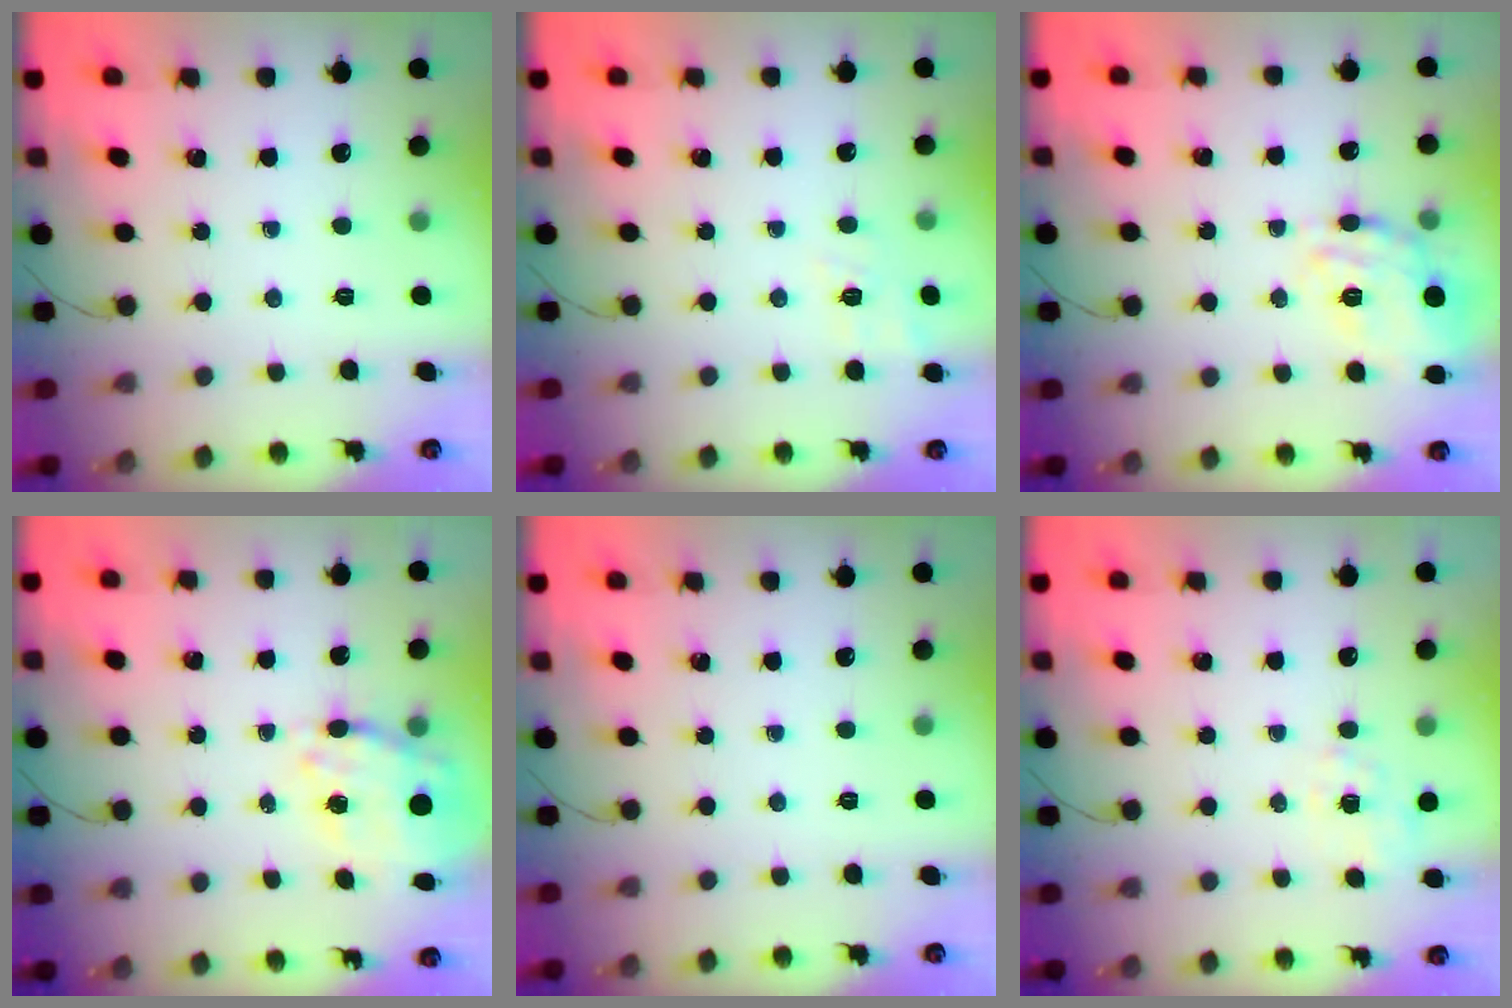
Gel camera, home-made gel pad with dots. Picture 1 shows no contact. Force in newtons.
{"total": 10.4, "press": 10.1, "slide": 2.3}
{"total": 16.1, "press": 16.1, "slide": 1.0}
{"total": 8.6, "press": 7.7, "slide": 3.8}
{"total": 0.0}
{"total": 2.5, "press": 1.9, "slide": 1.6}